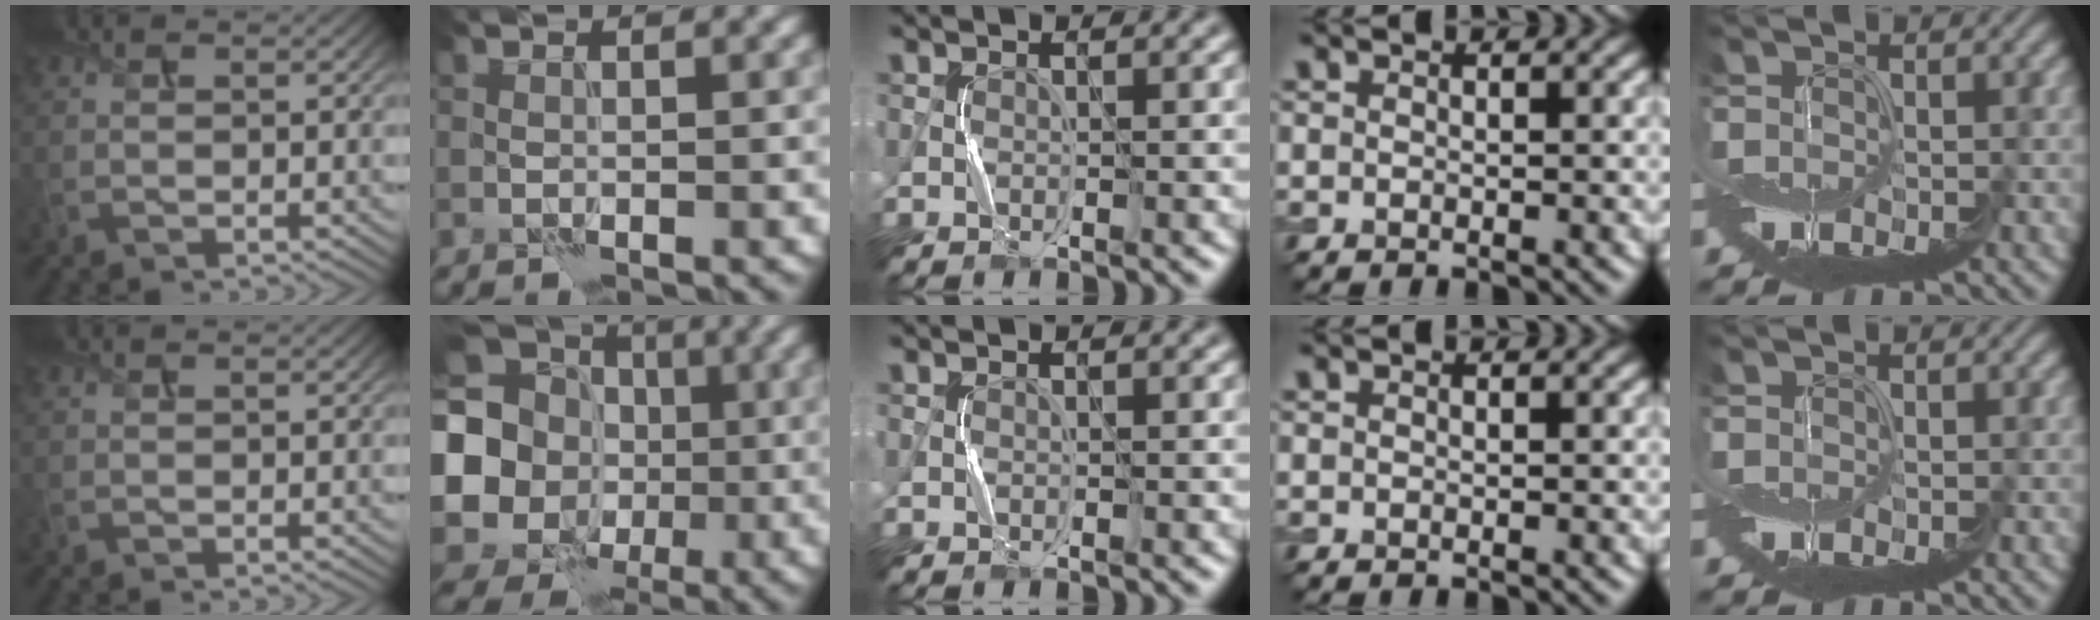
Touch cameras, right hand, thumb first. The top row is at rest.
{"index": {"total": 16.3, "force": [0.3, 15.0, 6.4], "torque": [-0.180, 0.008, -0.013]}}